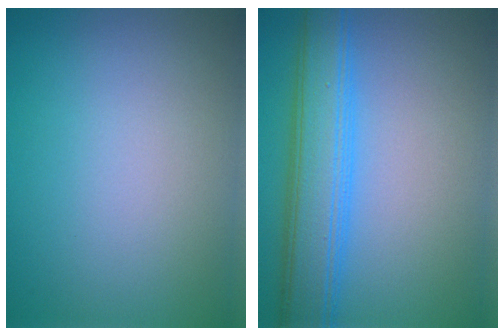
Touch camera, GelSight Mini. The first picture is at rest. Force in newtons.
{"total": 6.5, "press": 6.5, "slide": 0.1}